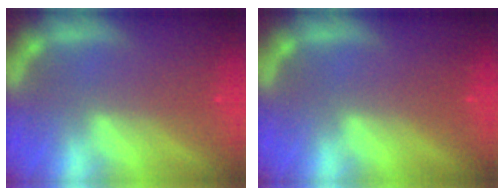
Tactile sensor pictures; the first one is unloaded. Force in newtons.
{"total": 0.0}